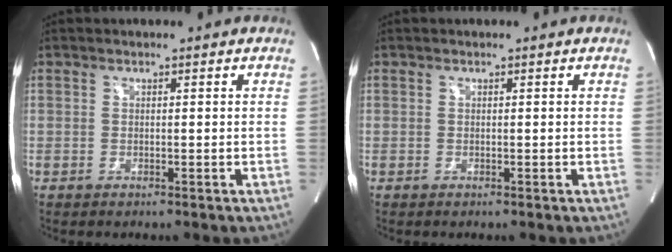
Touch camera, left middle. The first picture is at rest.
{"total": 0.0}